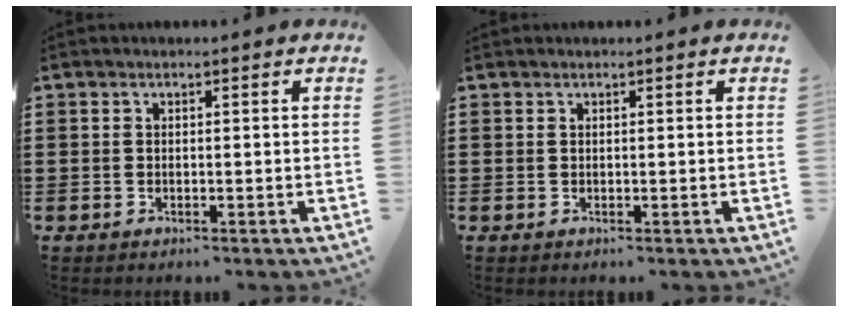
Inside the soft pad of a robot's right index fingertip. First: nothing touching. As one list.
[{"total": 0.0}]